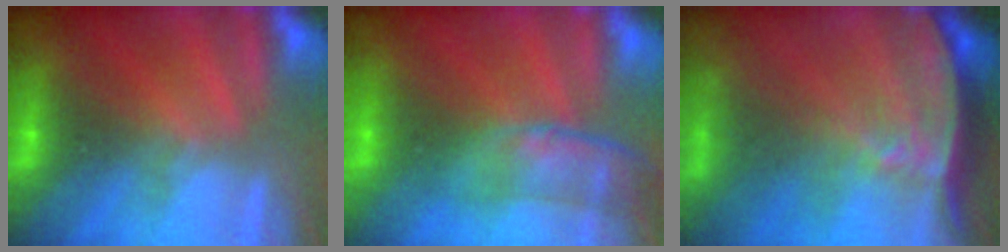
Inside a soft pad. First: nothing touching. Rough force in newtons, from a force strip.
{"total": 3.1}
{"total": 7.6}